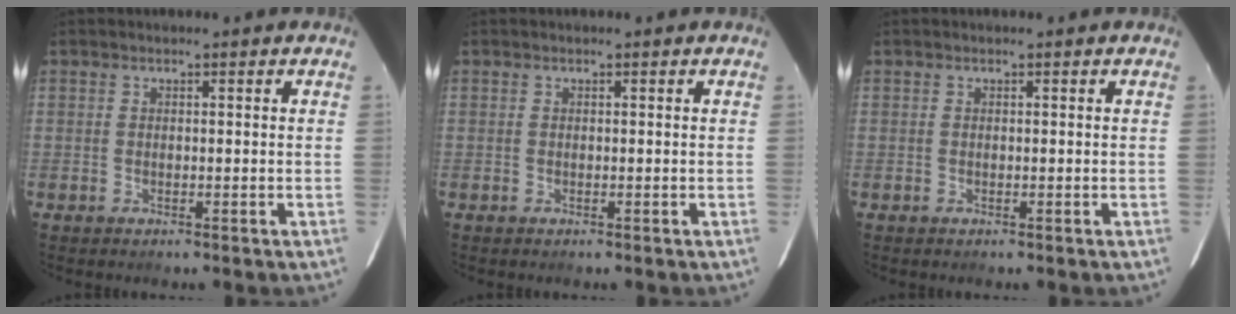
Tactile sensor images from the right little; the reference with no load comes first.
{"total": 0.0}
{"total": 0.0}